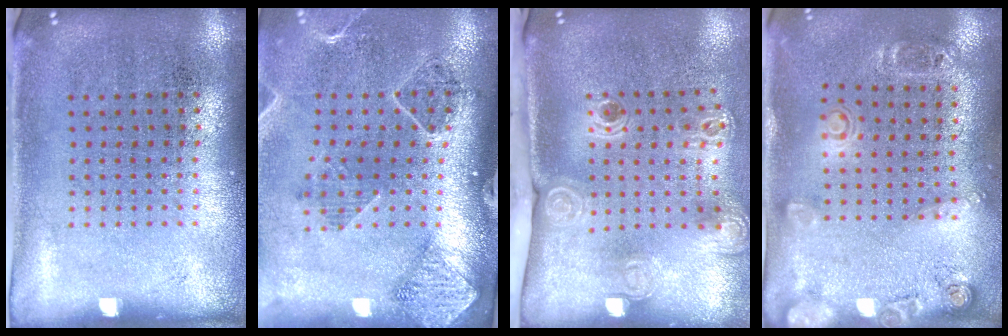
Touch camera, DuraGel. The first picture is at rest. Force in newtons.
{"total": 1.5, "press": 1.5, "slide": 0.0}
{"total": 2.3, "press": 1.6, "slide": 1.6}
{"total": 1.8, "press": 1.2, "slide": 1.4}